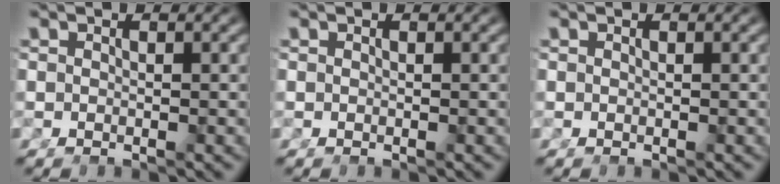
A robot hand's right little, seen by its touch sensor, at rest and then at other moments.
{"total": 0.0}
{"total": 0.0}